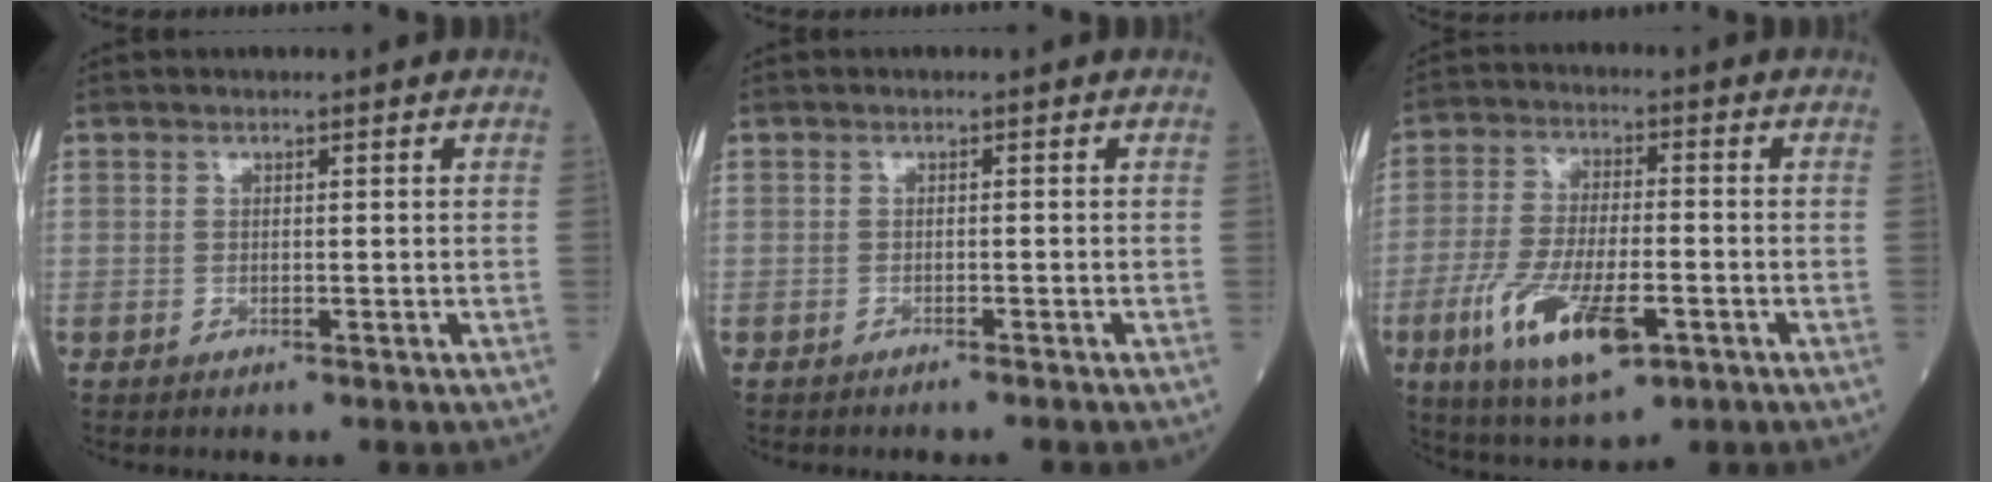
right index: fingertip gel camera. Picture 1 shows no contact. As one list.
[{"total": 1.8, "force": [-1.7, -0.2, 0.6], "torque": [-0.009, 0.002, -0.020]}, {"total": 12.9, "force": [-5.2, 3.8, 11.2], "torque": [-0.222, -0.020, -0.087]}]